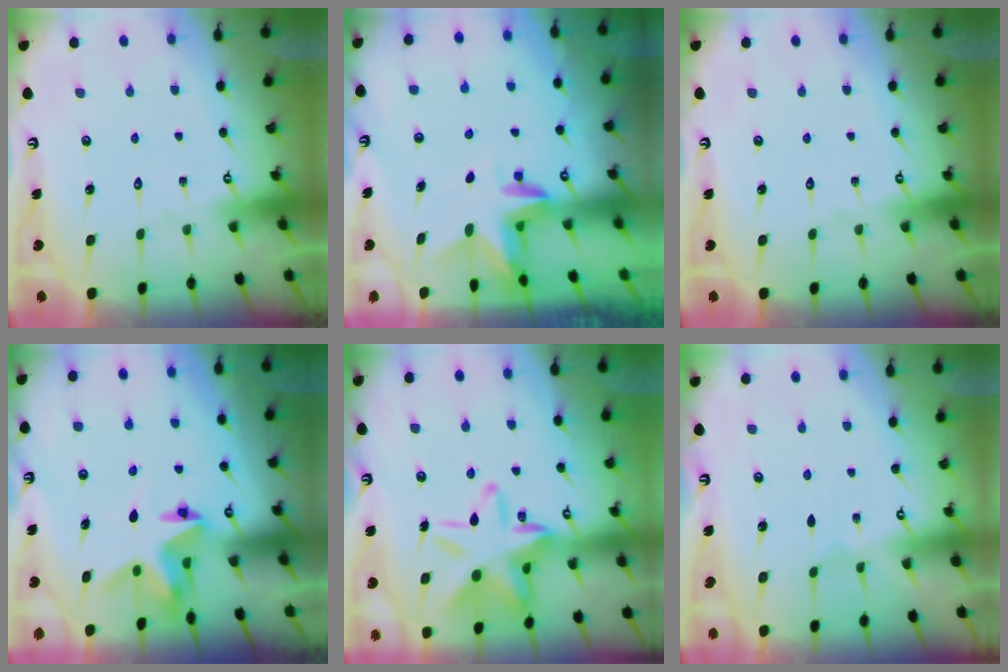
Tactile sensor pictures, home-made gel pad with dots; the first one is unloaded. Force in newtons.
{"total": 2.8, "press": 2.8, "slide": 0.1}
{"total": 0.0}
{"total": 4.3, "press": 4.3, "slide": 0.2}
{"total": 18.0, "press": 18.0, "slide": 1.1}
{"total": 0.6, "press": 0.6, "slide": 0.2}